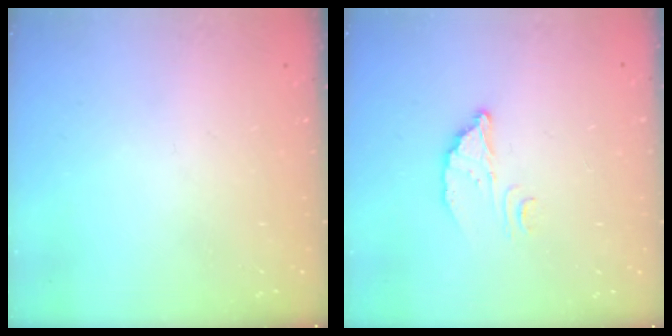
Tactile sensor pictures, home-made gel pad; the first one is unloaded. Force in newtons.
{"total": 3.6, "press": 3.6, "slide": 0.2}